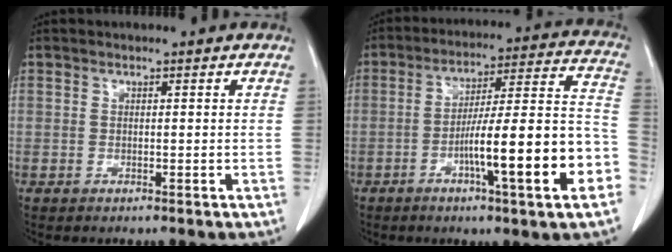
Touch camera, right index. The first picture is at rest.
{"total": 18.3, "force": [-6.4, 0.8, 17.1], "torque": [-0.219, 0.017, -0.095]}